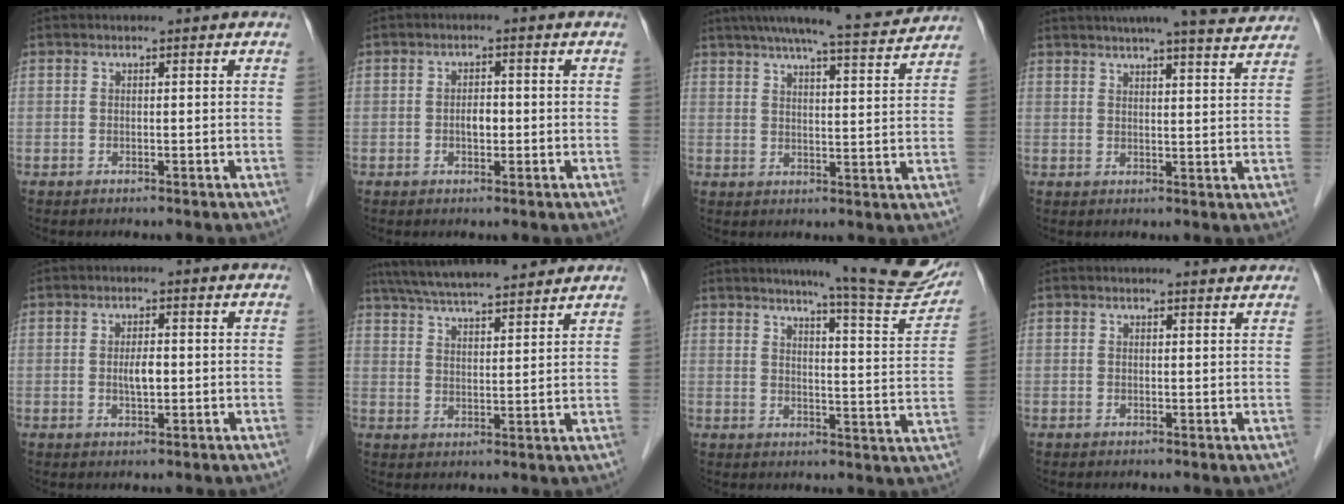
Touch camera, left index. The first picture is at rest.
{"total": 2.1, "force": [-0.4, 1.2, 1.7], "torque": [-0.028, 0.005, -0.005]}
{"total": 13.9, "force": [12.5, 0.7, 6.0], "torque": [-0.093, 0.005, 0.166]}
{"total": 13.0, "force": [11.6, 0.9, 5.8], "torque": [-0.081, 0.001, 0.136]}
{"total": 2.6, "force": [-0.2, 0.9, 2.4], "torque": [-0.046, 0.002, 0.000]}
{"total": 15.6, "force": [13.8, 1.9, 7.0], "torque": [-0.123, 0.034, 0.215]}
{"total": 14.7, "force": [12.8, 0.4, 7.1], "torque": [-0.084, -0.048, 0.149]}
{"total": 1.5, "force": [1.5, 0.2, 0.0], "torque": [-0.010, -0.008, 0.010]}